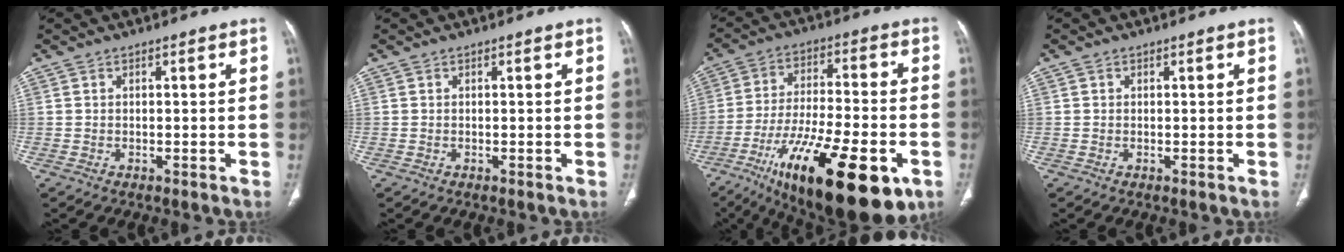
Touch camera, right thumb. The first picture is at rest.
{"total": 0.0}
{"total": 26.5, "force": [-12.0, 9.2, 21.8], "torque": [-0.340, 0.025, -0.181]}
{"total": 0.0}